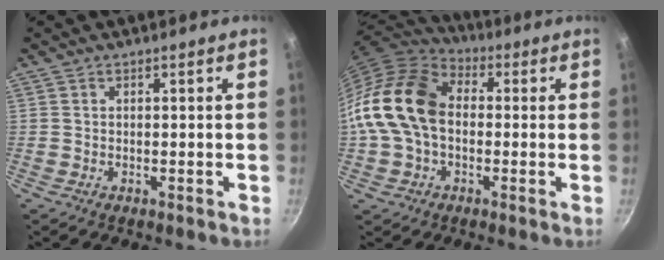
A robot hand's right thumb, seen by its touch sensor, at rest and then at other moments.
{"total": 16.9, "force": [-0.2, 12.0, 11.9], "torque": [-0.208, 0.037, -0.020]}